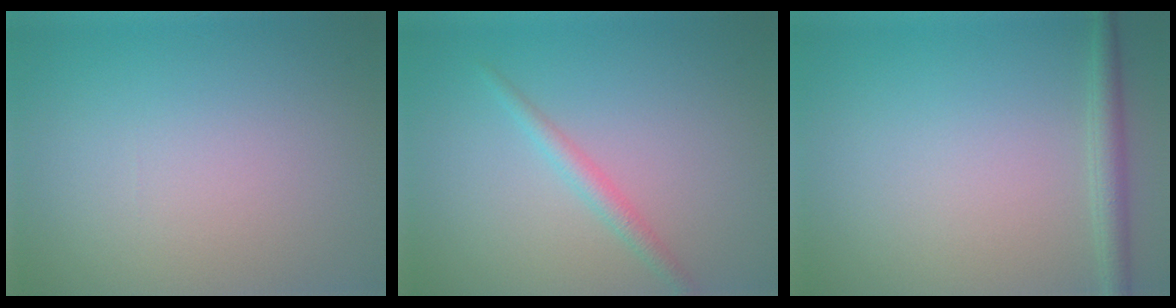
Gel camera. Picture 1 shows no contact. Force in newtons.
{"total": 1.7, "press": 1.7, "slide": 0.1}
{"total": 2.0, "press": 2.0, "slide": 0.1}